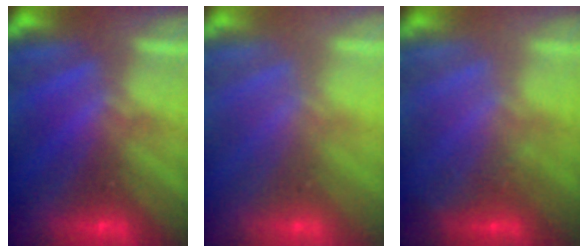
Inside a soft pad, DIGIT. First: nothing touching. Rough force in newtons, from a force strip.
{"total": 2.4}
{"total": 2.2}